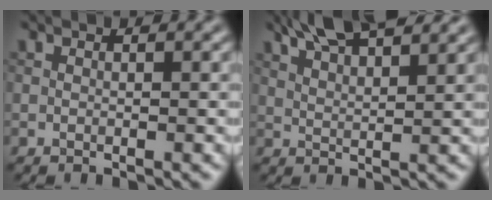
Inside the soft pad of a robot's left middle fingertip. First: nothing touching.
{"total": 6.6, "force": [5.0, 1.6, 4.0], "torque": [-0.063, 0.021, 0.070]}